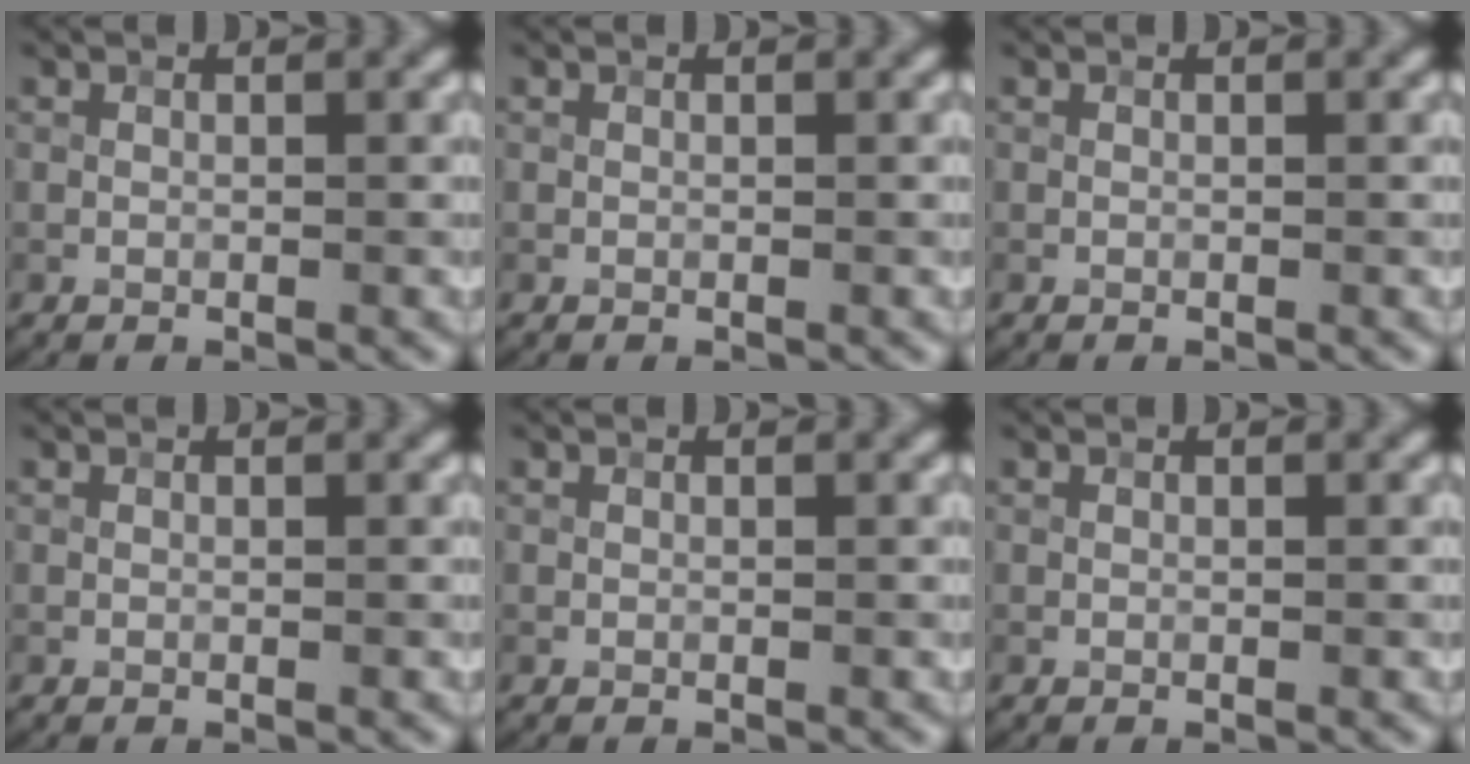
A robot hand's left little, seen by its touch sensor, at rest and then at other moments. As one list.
[{"total": 0.0}, {"total": 0.0}, {"total": 0.0}, {"total": 0.0}, {"total": 0.0}]